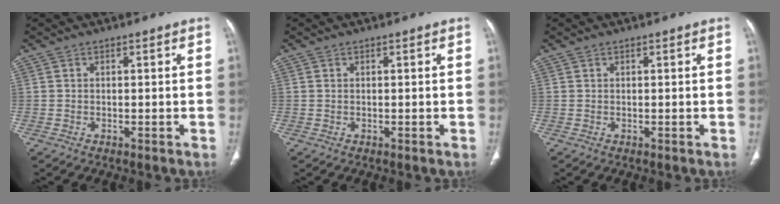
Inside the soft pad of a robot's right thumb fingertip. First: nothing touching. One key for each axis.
{"total": 0.0}
{"total": 0.0}